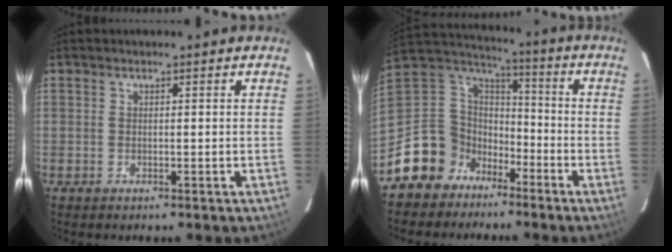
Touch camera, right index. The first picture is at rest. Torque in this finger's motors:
{"motor_torque": [1.00, -1.04, 0.00, -0.19]}